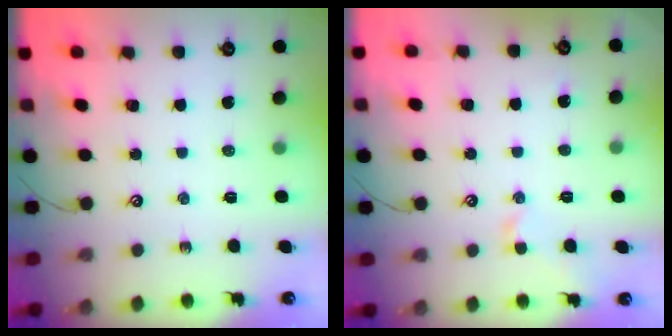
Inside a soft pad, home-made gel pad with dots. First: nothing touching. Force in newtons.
{"total": 1.4, "press": 1.3, "slide": 0.3}